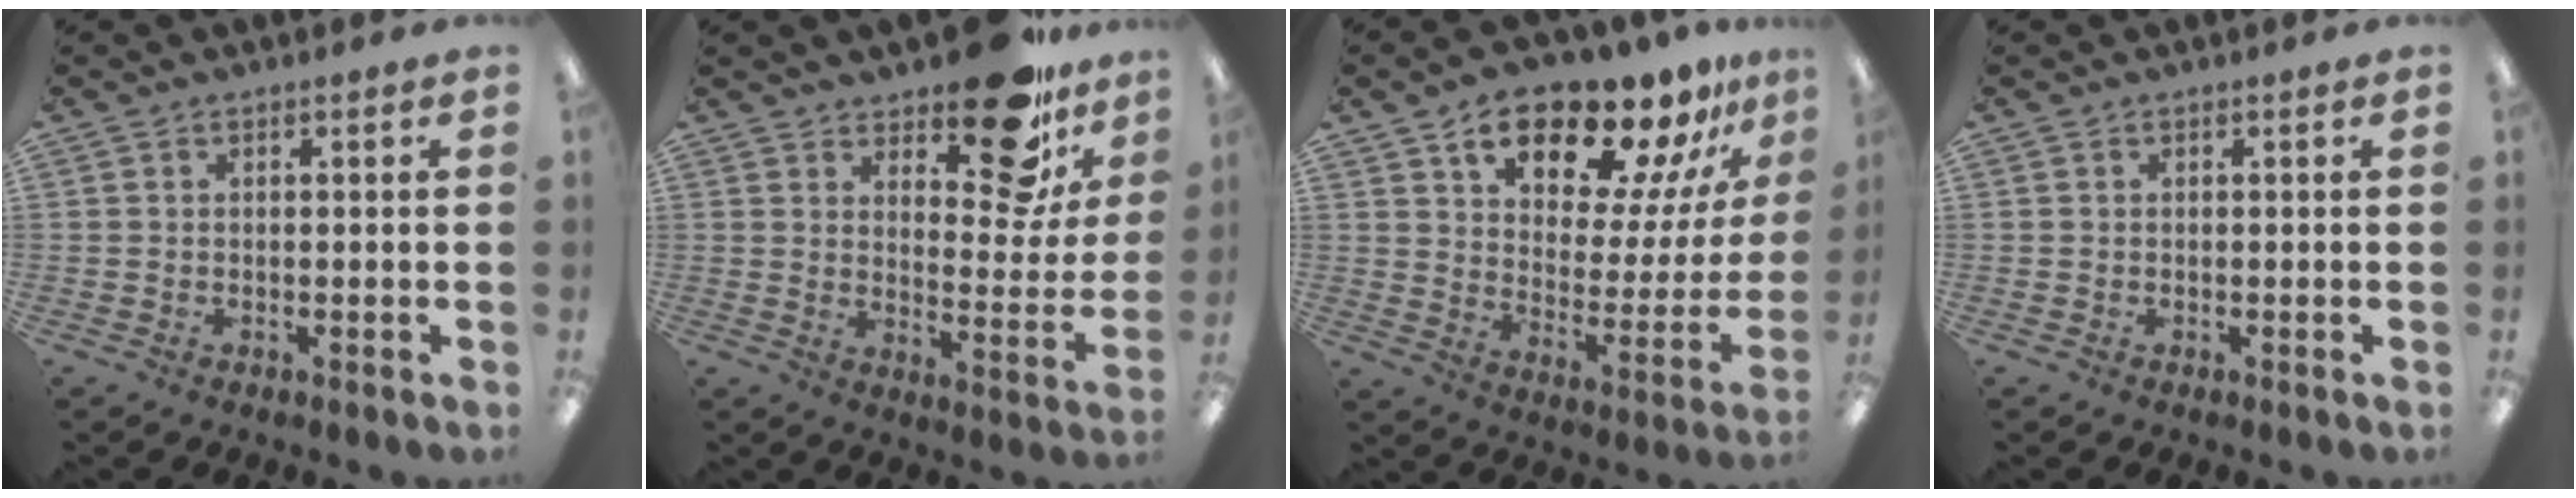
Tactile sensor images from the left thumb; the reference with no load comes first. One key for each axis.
{"total": 17.3, "fx": 12.3, "fy": 6.8, "fz": 10.1, "tx": -0.127, "ty": -0.083, "tz": 0.202}
{"total": 19.2, "fx": 14.7, "fy": 7.2, "fz": 10.1, "tx": -0.162, "ty": -0.097, "tz": 0.247}
{"total": 0.0}